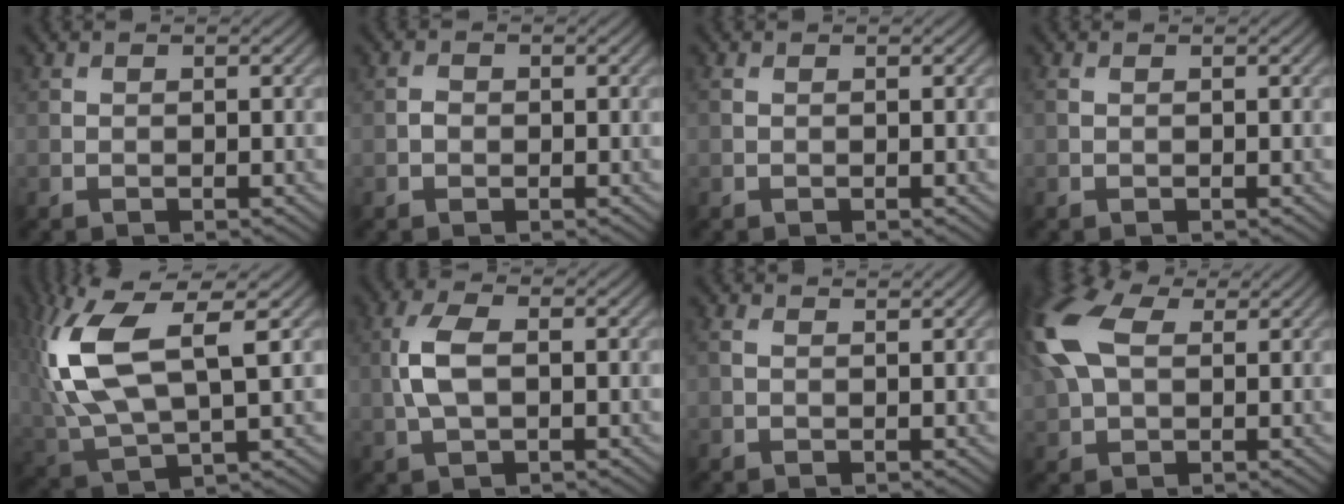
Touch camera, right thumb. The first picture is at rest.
{"total": 0.9, "force": [-0.2, 0.7, 0.4], "torque": [-0.008, -0.001, -0.009]}
{"total": 0.0}
{"total": 0.0}
{"total": 13.3, "force": [3.2, 6.0, 11.5], "torque": [-0.272, 0.007, 0.067]}
{"total": 5.1, "force": [0.1, 2.5, 4.5], "torque": [-0.110, 0.007, -0.002]}
{"total": 1.9, "force": [1.3, 0.6, 1.3], "torque": [-0.032, 0.004, 0.017]}
{"total": 12.8, "force": [4.0, 7.5, 9.6], "torque": [-0.262, 0.029, 0.072]}